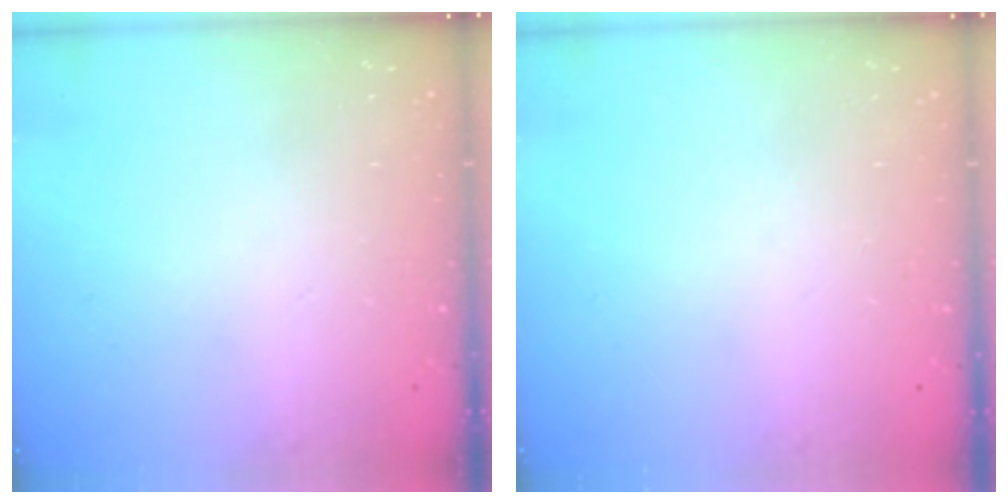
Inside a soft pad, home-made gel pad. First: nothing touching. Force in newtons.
{"total": 0.0}